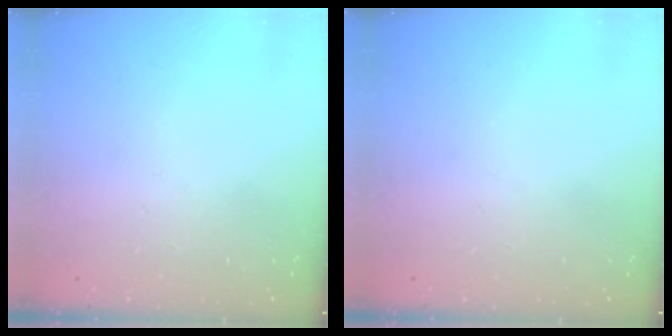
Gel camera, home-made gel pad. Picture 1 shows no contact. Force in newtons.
{"total": 0.0}